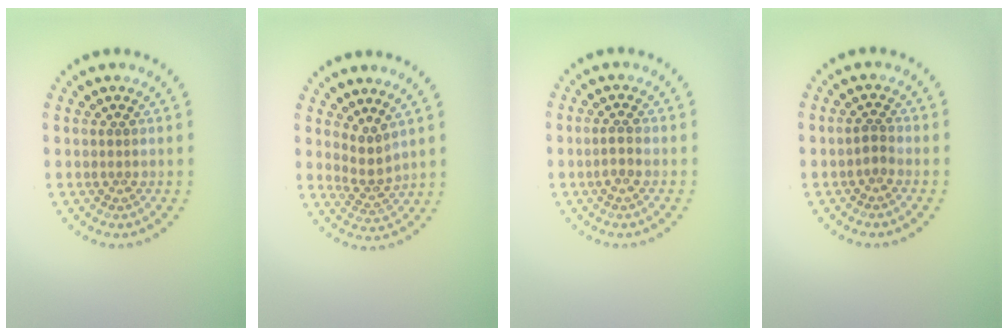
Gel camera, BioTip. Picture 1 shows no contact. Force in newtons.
{"total": 2.2, "press": 1.6, "slide": 1.4}
{"total": 1.3, "press": 1.2, "slide": 0.4}
{"total": 1.1, "press": 0.8, "slide": 0.7}